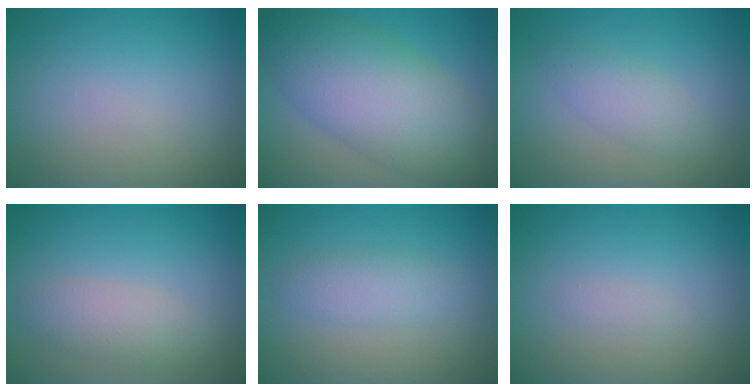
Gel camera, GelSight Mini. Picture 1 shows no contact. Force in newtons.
{"total": 9.5, "press": 9.5, "slide": 0.4}
{"total": 2.3, "press": 2.3, "slide": 0.1}
{"total": 2.4, "press": 2.4, "slide": 0.1}
{"total": 2.3, "press": 2.3, "slide": 0.1}
{"total": 0.6, "press": 0.6, "slide": 0.0}